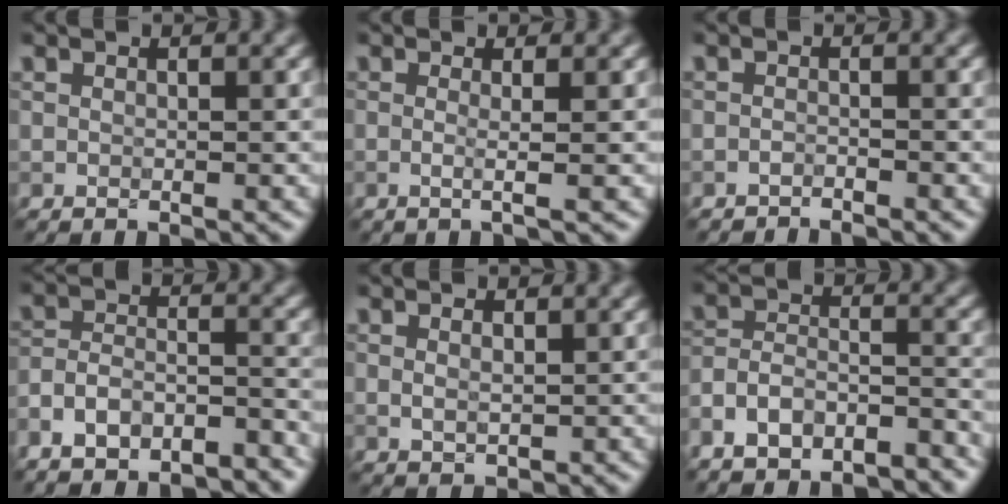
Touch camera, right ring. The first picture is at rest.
{"total": 2.5, "force": [0.5, 1.2, 2.2], "torque": [-0.018, 0.004, -0.021]}
{"total": 1.5, "force": [-1.5, 0.1, 0.1], "torque": [0.003, -0.003, -0.029]}
{"total": 7.6, "force": [-6.5, 2.9, 2.7], "torque": [-0.041, 0.004, -0.111]}
{"total": 1.6, "force": [0.5, 1.1, 1.1], "torque": [-0.022, 0.001, 0.012]}
{"total": 7.5, "force": [-6.6, 2.8, 2.4], "torque": [-0.042, 0.001, -0.115]}